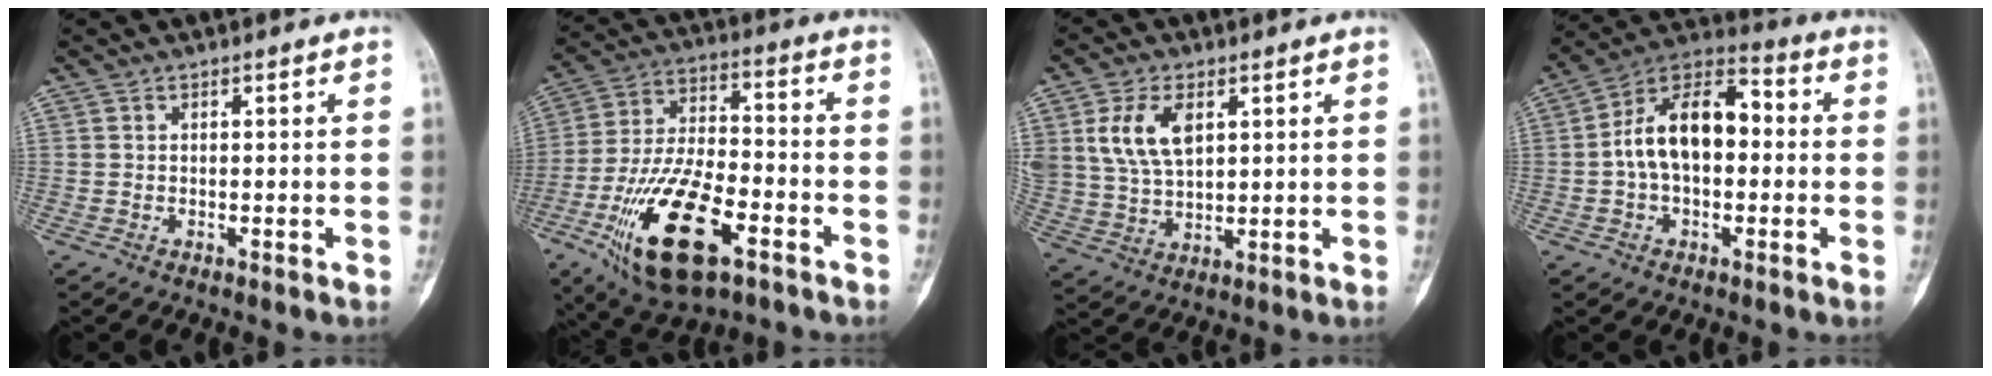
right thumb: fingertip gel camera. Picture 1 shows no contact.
{"total": 20.4, "force": [-9.0, 9.0, 16.0], "torque": [-0.298, 0.038, -0.153]}
{"total": 10.0, "force": [3.6, 5.8, 7.4], "torque": [-0.139, -0.008, 0.077]}
{"total": 14.5, "force": [0.1, 8.8, 11.6], "torque": [-0.182, 0.043, -0.012]}